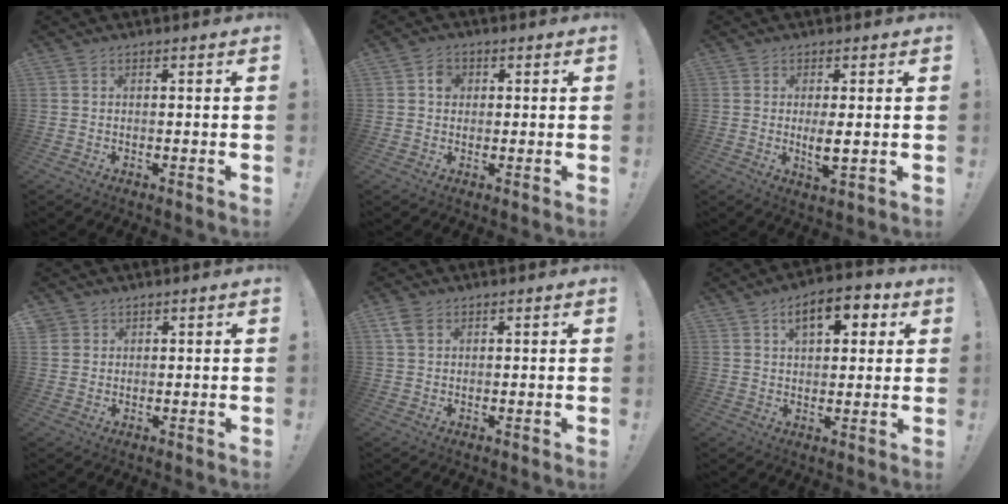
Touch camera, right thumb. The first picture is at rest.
{"total": 3.6, "force": [0.5, 3.1, 1.6], "torque": [-0.010, 0.002, 0.005]}
{"total": 4.5, "force": [0.3, 1.1, 4.4], "torque": [-0.071, -0.014, 0.004]}
{"total": 2.1, "force": [1.5, 1.4, 0.2], "torque": [-0.001, -0.008, 0.028]}
{"total": 3.7, "force": [1.9, 2.2, 2.2], "torque": [-0.037, -0.003, 0.037]}
{"total": 10.4, "force": [4.2, 5.6, 7.7], "torque": [-0.099, -0.004, 0.068]}